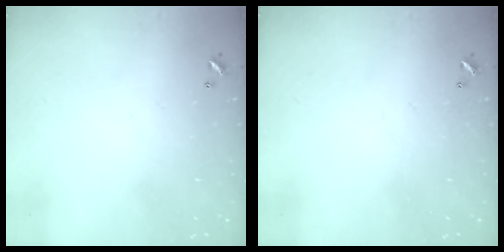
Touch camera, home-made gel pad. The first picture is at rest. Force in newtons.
{"total": 0.0}